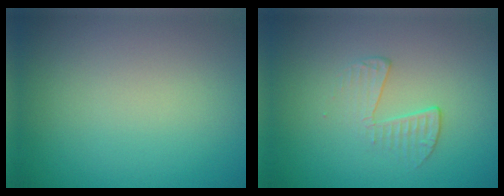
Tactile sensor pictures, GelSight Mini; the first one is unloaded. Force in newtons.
{"total": 1.9, "press": 0.7, "slide": 1.8}